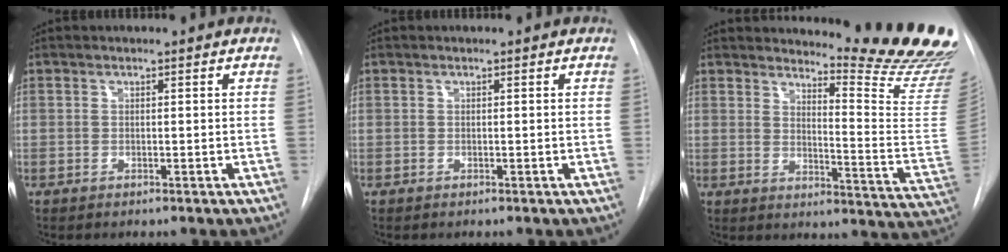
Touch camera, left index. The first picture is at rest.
{"total": 0.0}
{"total": 17.6, "force": [16.7, -0.6, 5.5], "torque": [-0.078, -0.172, 0.188]}